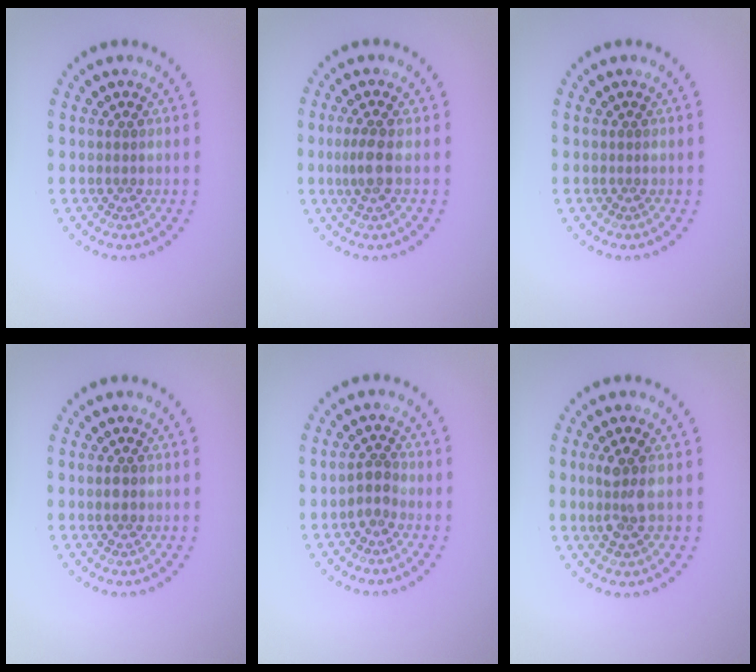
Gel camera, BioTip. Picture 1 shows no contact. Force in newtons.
{"total": 2.0, "press": 1.7, "slide": 1.2}
{"total": 0.0}
{"total": 1.4, "press": 1.4, "slide": 0.1}
{"total": 1.8, "press": 1.4, "slide": 1.1}
{"total": 2.9, "press": 2.8, "slide": 0.8}